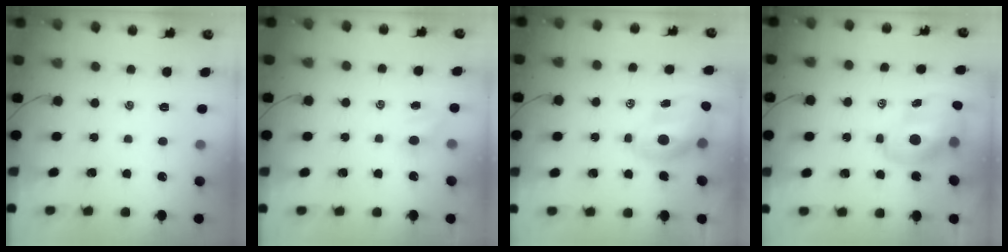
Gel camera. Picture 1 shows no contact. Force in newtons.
{"total": 2.2, "press": 2.1, "slide": 0.8}
{"total": 7.4, "press": 7.2, "slide": 1.5}
{"total": 9.4, "press": 9.1, "slide": 2.1}